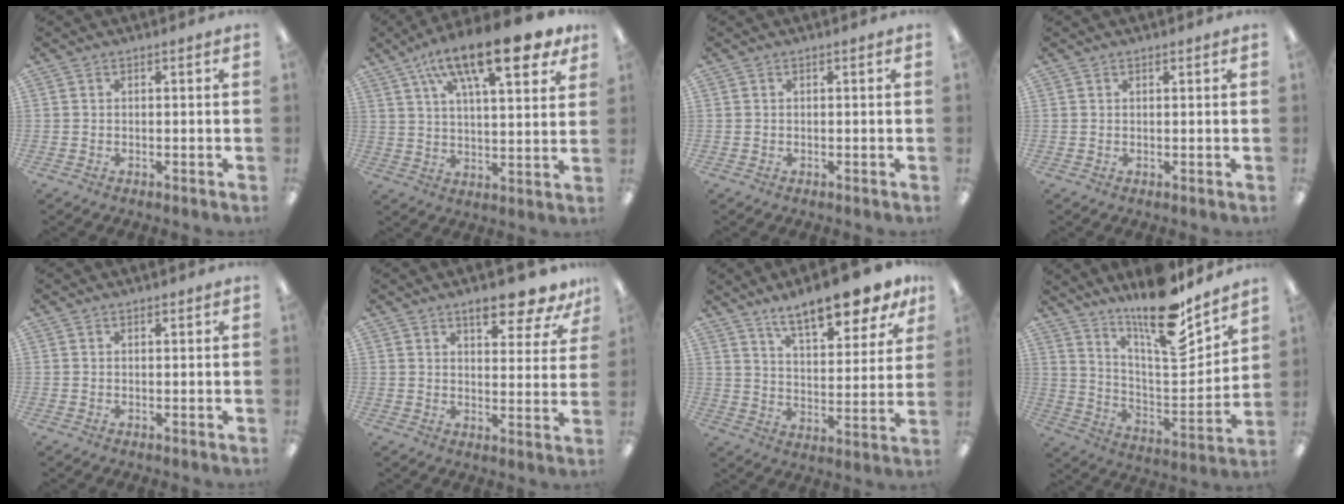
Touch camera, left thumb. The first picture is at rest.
{"total": 19.2, "force": [11.5, 6.4, 14.0], "torque": [-0.215, -0.053, 0.179]}
{"total": 0.0}
{"total": 0.6, "force": [0.5, 0.2, 0.3], "torque": [-0.006, 0.002, 0.009]}
{"total": 0.8, "force": [0.6, 0.3, 0.4], "torque": [-0.009, 0.001, 0.012]}
{"total": 10.1, "force": [7.4, 3.0, 6.2], "torque": [-0.073, -0.042, 0.122]}
{"total": 13.5, "force": [11.2, 3.6, 6.6], "torque": [-0.098, -0.073, 0.191]}
{"total": 18.0, "force": [14.2, 4.1, 10.2], "torque": [-0.173, -0.115, 0.240]}